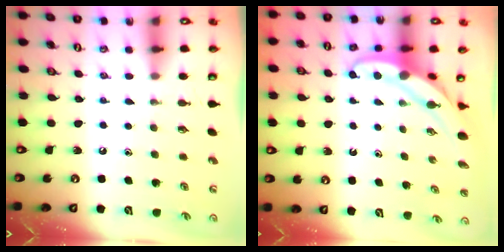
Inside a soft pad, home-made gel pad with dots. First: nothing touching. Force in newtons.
{"total": 6.1, "press": 6.1, "slide": 0.5}